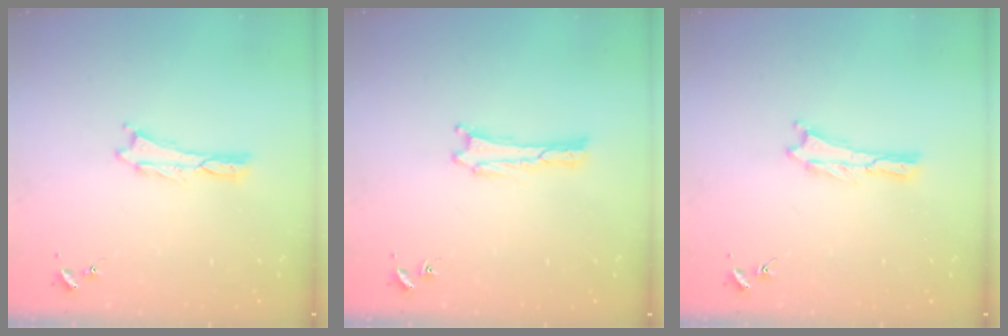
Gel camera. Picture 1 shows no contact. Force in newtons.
{"total": 0.0}
{"total": 0.0}